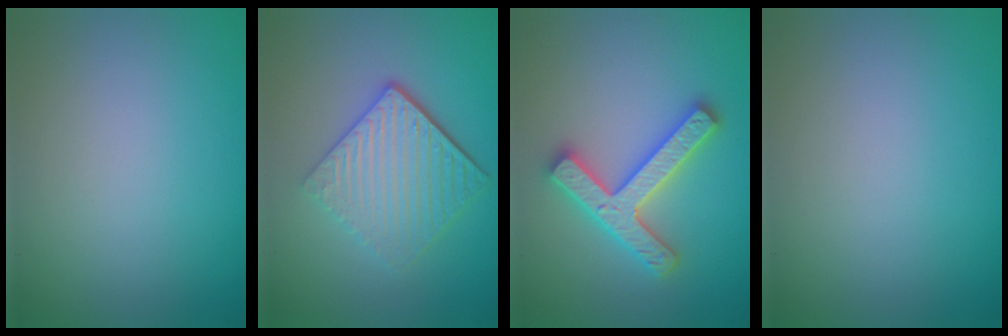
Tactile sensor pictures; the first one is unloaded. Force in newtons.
{"total": 5.6, "press": 3.9, "slide": 4.1}
{"total": 4.7, "press": 4.6, "slide": 0.9}
{"total": 0.0}